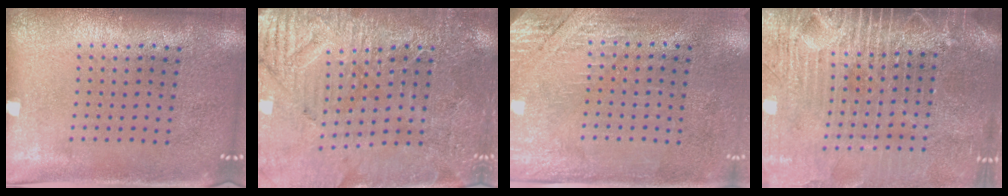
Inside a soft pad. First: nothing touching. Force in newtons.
{"total": 3.3, "press": 3.3, "slide": 0.4}
{"total": 2.7, "press": 2.4, "slide": 1.2}
{"total": 4.3, "press": 3.7, "slide": 2.1}